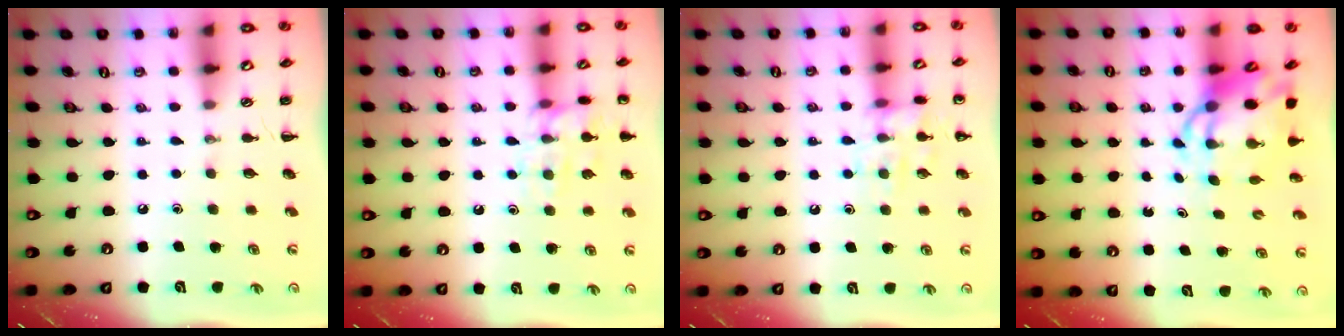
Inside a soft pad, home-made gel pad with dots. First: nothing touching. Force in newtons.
{"total": 12.8, "press": 12.8, "slide": 0.7}
{"total": 12.0, "press": 12.0, "slide": 0.7}
{"total": 7.9, "press": 7.6, "slide": 2.2}